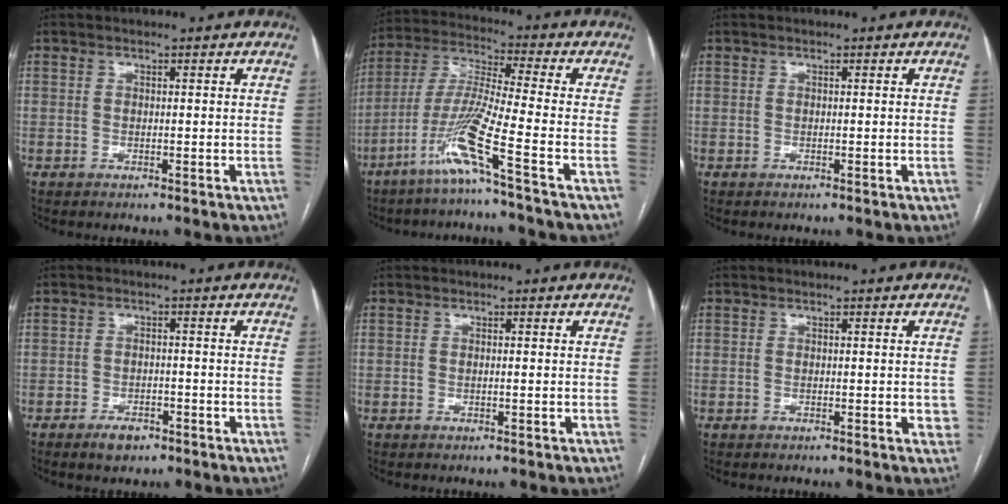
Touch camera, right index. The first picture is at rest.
{"total": 11.3, "force": [-6.0, -2.0, 9.3], "torque": [-0.197, -0.019, -0.127]}
{"total": 0.0}
{"total": 3.1, "force": [-2.1, 1.6, 1.5], "torque": [-0.026, 0.002, -0.027]}
{"total": 0.0}
{"total": 2.1, "force": [-0.3, 0.9, 1.8], "torque": [-0.012, 0.000, -0.004]}